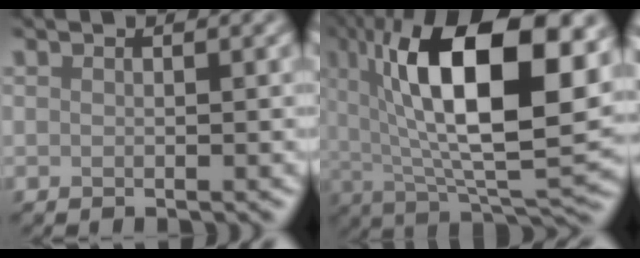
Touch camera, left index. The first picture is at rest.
{"total": 16.4, "force": [4.8, 5.8, 14.5], "torque": [-0.226, 0.008, 0.070]}